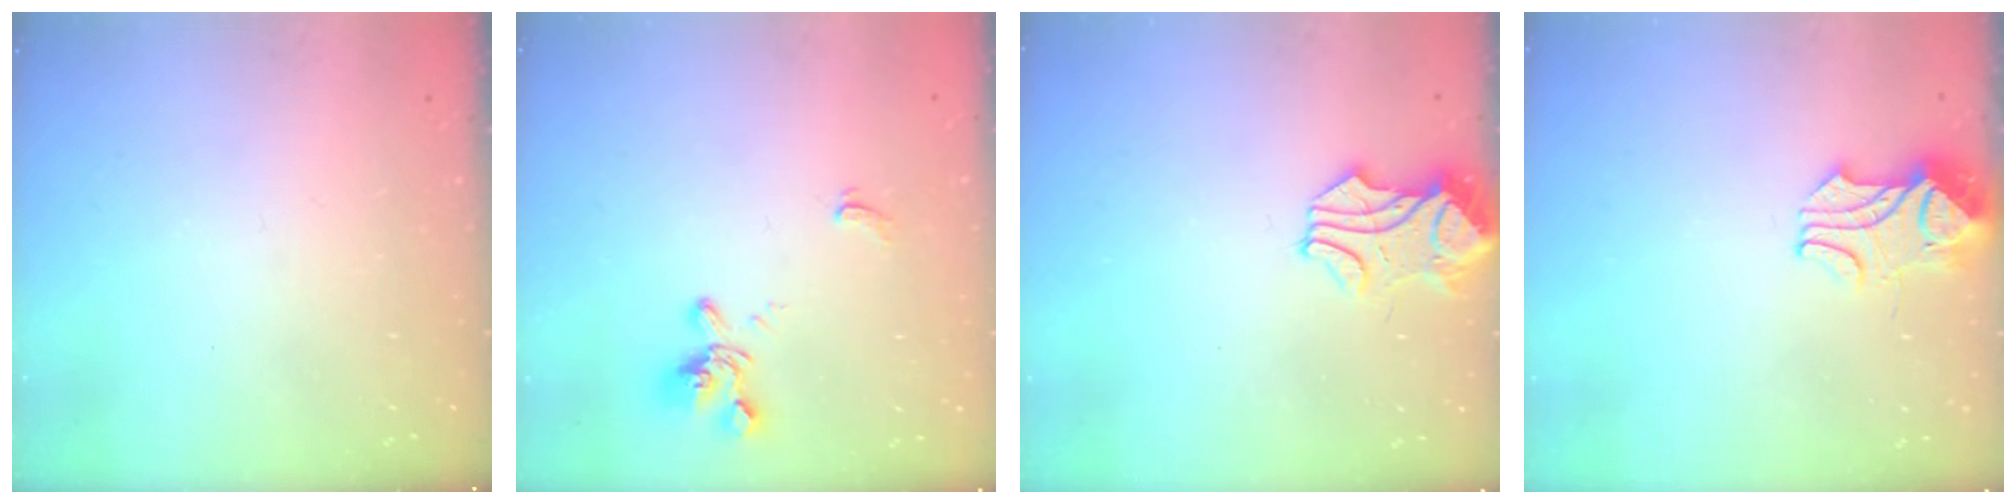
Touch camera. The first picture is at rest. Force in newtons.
{"total": 4.8, "press": 4.7, "slide": 1.0}
{"total": 1.6, "press": 1.4, "slide": 0.8}
{"total": 2.1, "press": 1.9, "slide": 0.8}